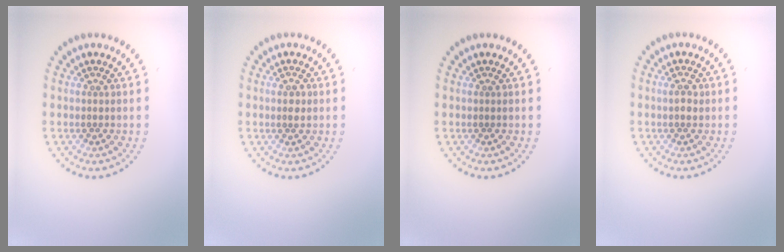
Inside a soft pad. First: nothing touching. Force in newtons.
{"total": 1.2, "press": 1.1, "slide": 0.3}
{"total": 0.0}
{"total": 1.3, "press": 1.2, "slide": 0.2}